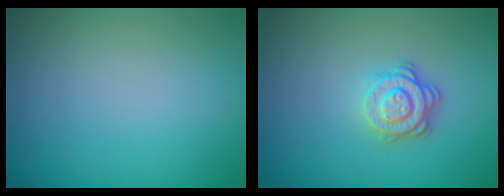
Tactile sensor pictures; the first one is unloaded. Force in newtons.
{"total": 3.0, "press": 2.6, "slide": 1.5}